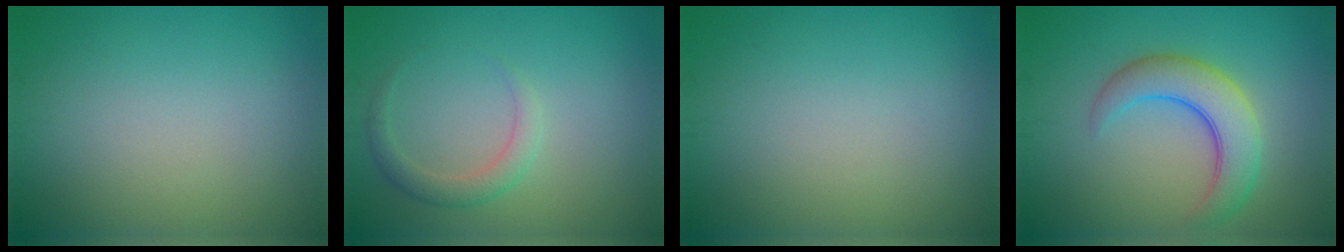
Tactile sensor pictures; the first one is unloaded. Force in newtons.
{"total": 1.9, "press": 1.9, "slide": 0.1}
{"total": 0.0}
{"total": 5.4, "press": 5.3, "slide": 0.3}